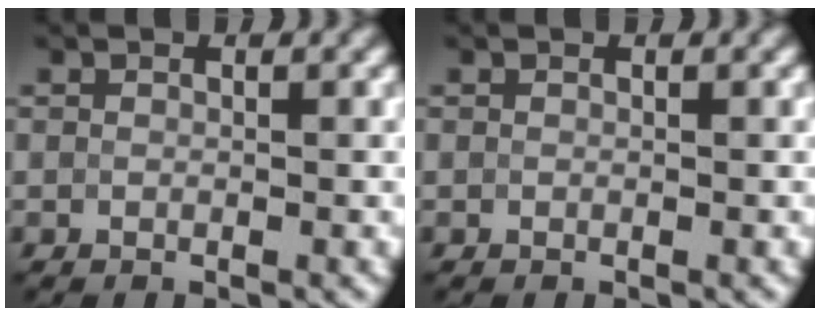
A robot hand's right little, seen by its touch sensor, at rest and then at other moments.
{"total": 0.0}